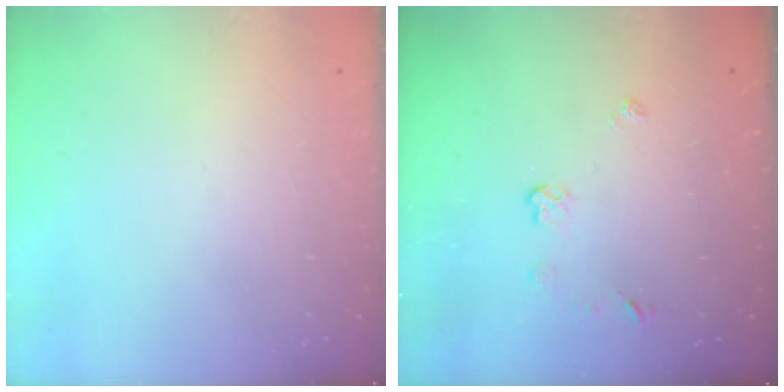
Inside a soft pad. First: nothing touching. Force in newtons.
{"total": 5.1, "press": 5.1, "slide": 0.5}